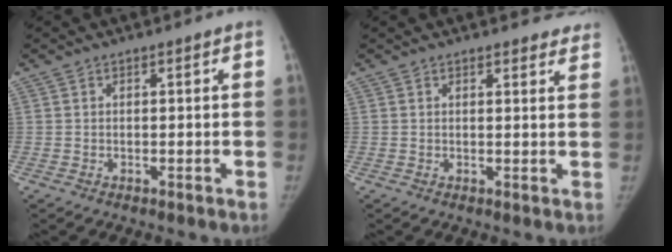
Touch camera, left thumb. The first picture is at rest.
{"total": 5.7, "force": [5.3, 1.7, 1.2], "torque": [0.020, -0.022, 0.045]}